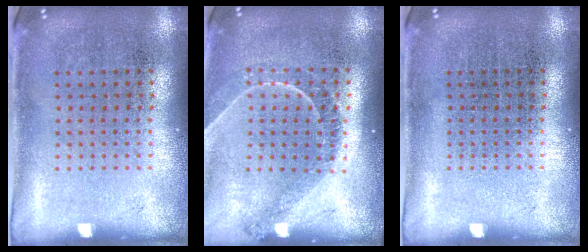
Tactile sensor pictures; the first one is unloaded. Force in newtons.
{"total": 1.2, "press": 1.2, "slide": 0.2}
{"total": 0.0}